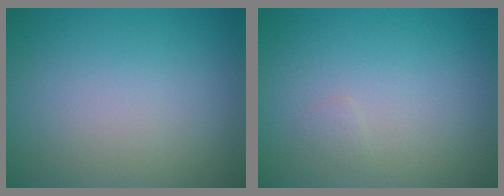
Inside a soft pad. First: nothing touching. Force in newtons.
{"total": 0.5, "press": 0.5, "slide": 0.0}